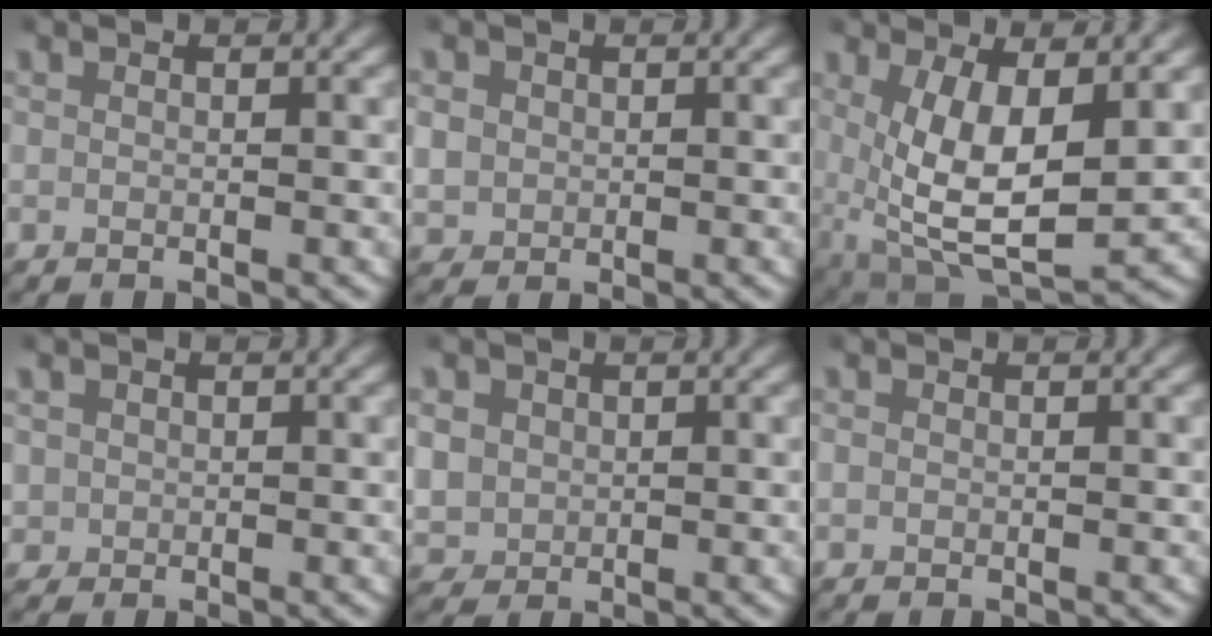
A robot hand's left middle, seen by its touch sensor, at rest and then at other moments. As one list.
[{"total": 3.3, "force": [0.3, 3.1, 1.1], "torque": [-0.037, -0.007, 0.008]}, {"total": 9.1, "force": [-0.3, 5.4, 7.4], "torque": [-0.153, -0.050, 0.026]}, {"total": 2.1, "force": [0.3, 2.1, 0.4], "torque": [-0.013, -0.007, 0.008]}, {"total": 4.8, "force": [0.6, 4.4, 1.7], "torque": [-0.053, -0.013, 0.017]}, {"total": 0.6, "force": [-0.1, 0.6, 0.2], "torque": [-0.007, -0.001, -0.001]}]